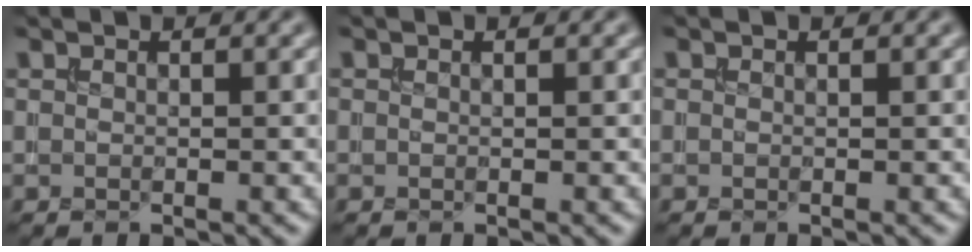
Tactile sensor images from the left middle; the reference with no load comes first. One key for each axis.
{"total": 0.0}
{"total": 0.0}